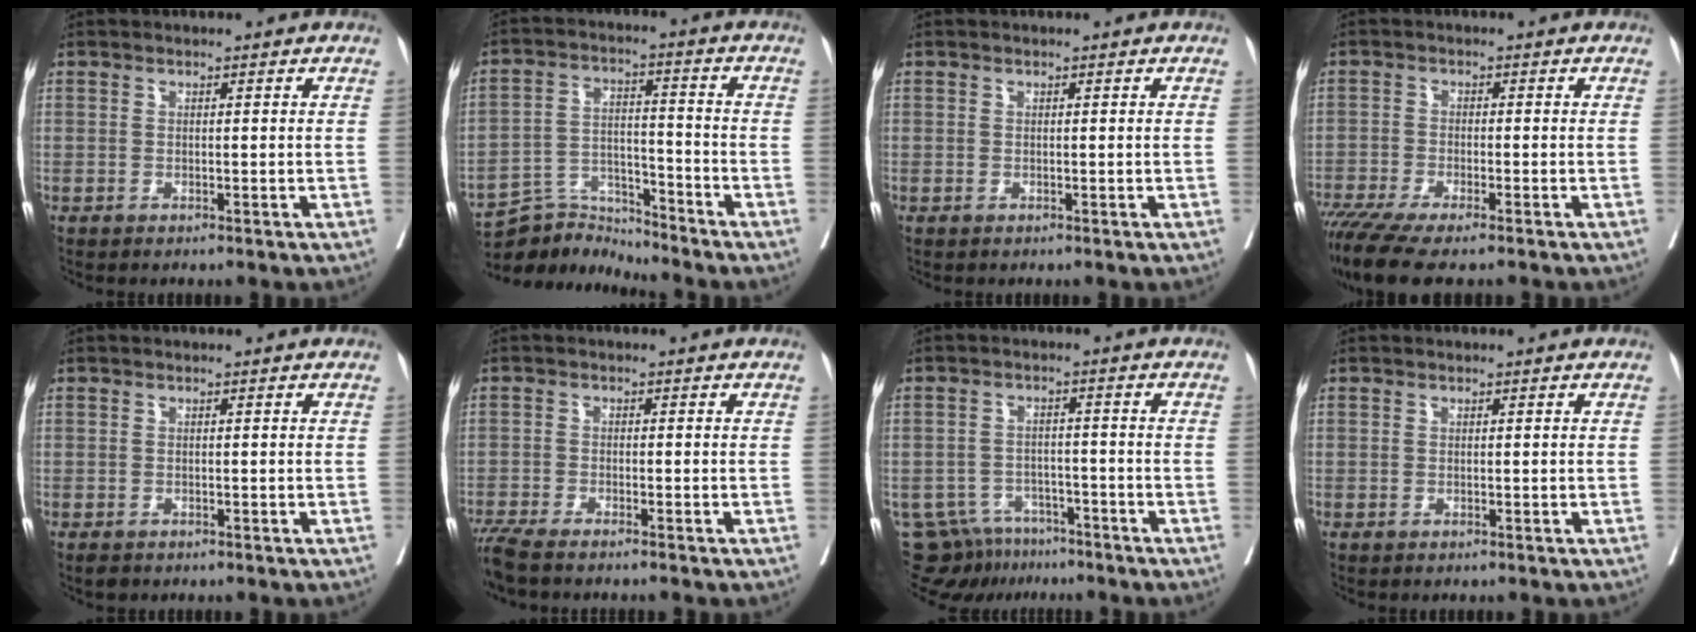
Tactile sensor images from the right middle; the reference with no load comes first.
{"total": 7.4, "force": [-7.4, 0.4, -0.9], "torque": [0.015, 0.023, -0.131]}
{"total": 0.0}
{"total": 10.1, "force": [-8.0, 1.0, 6.1], "torque": [-0.098, -0.021, -0.133]}
{"total": 1.0, "force": [-0.8, 0.5, 0.4], "torque": [-0.007, -0.003, -0.008]}
{"total": 6.5, "force": [-5.6, 0.1, 3.3], "torque": [-0.052, -0.013, -0.095]}
{"total": 9.3, "force": [-8.1, 4.5, 0.9], "torque": [-0.019, 0.007, -0.113]}
{"total": 0.0}